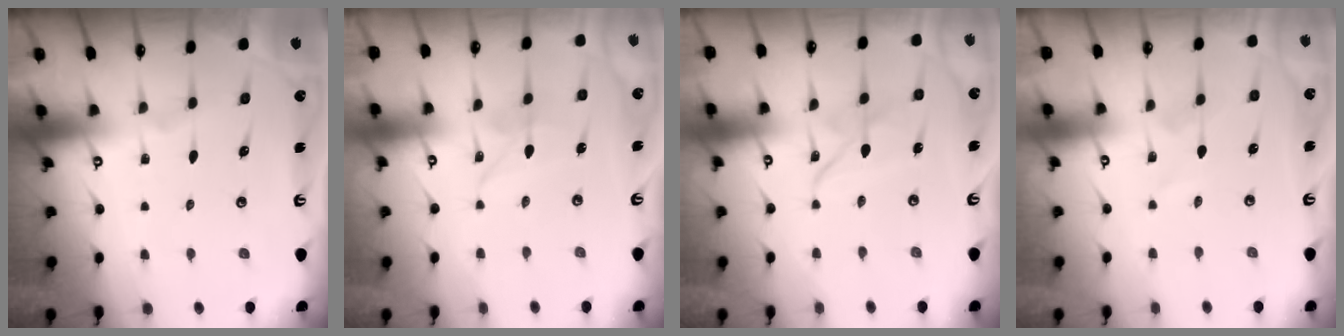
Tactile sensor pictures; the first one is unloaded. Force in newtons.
{"total": 2.4, "press": 2.4, "slide": 0.2}
{"total": 3.1, "press": 3.1, "slide": 0.2}
{"total": 0.0}